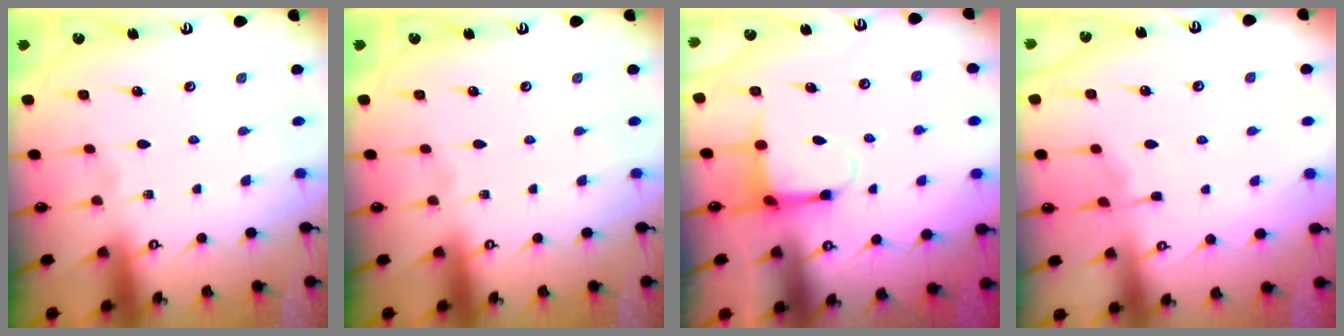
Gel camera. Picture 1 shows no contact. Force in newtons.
{"total": 0.0}
{"total": 3.9, "press": 3.7, "slide": 1.2}
{"total": 3.3, "press": 3.2, "slide": 0.6}